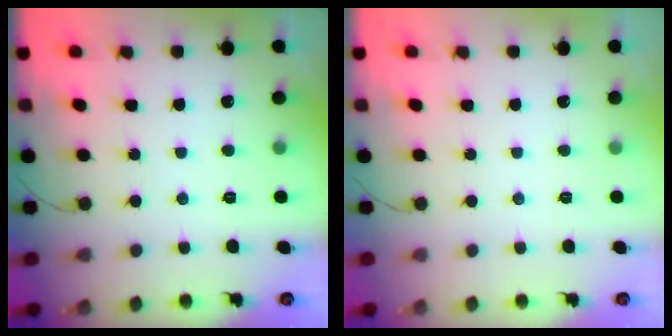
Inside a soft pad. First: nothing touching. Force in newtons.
{"total": 0.0}